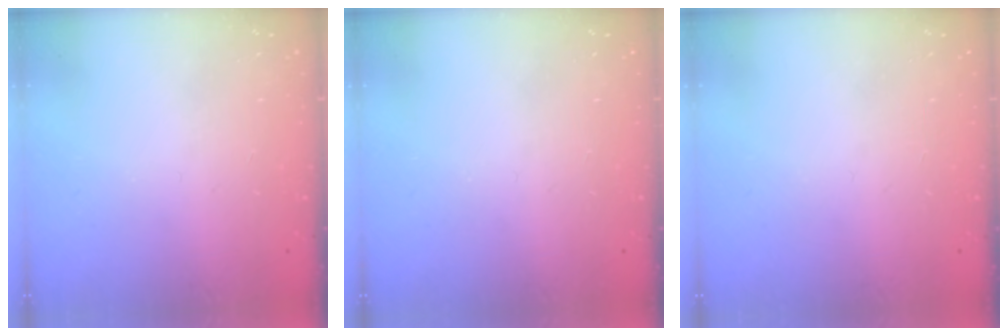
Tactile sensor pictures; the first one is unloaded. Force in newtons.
{"total": 0.0}
{"total": 0.0}